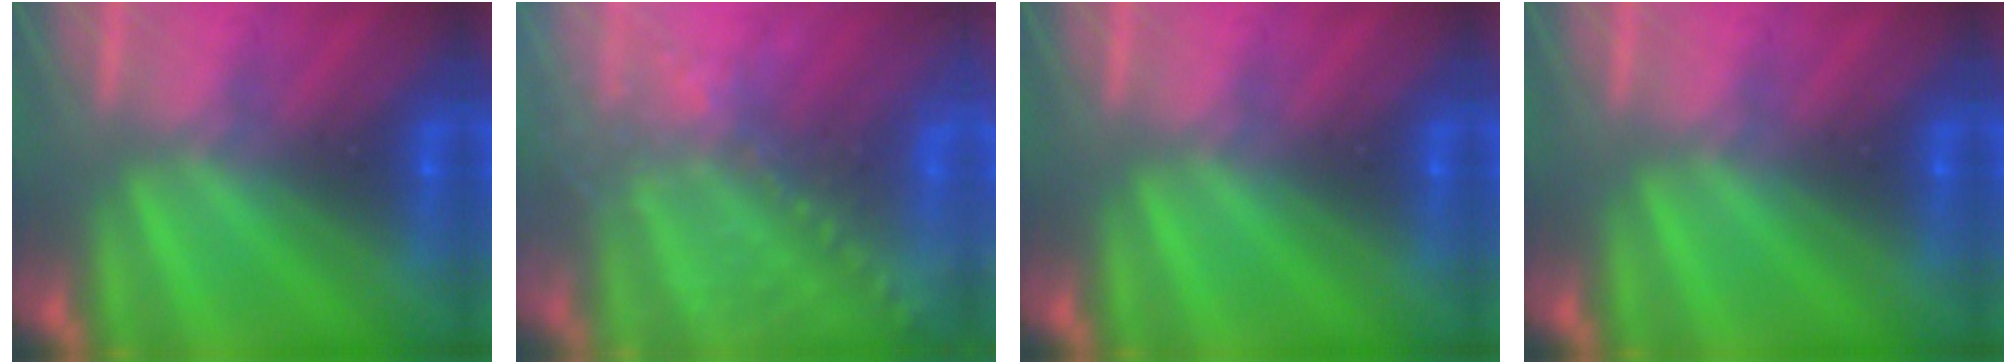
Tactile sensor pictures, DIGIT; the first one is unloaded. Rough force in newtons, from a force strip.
{"total": 8.1}
{"total": 0.0}
{"total": 0.0}